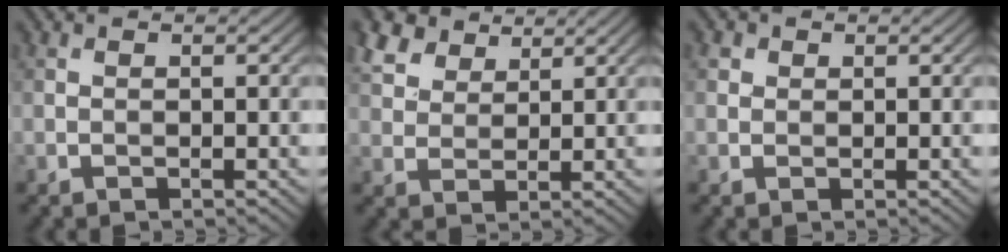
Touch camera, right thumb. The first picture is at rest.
{"total": 5.7, "force": [4.0, 3.2, 2.5], "torque": [-0.070, 0.009, 0.084]}
{"total": 1.3, "force": [0.5, 1.1, 0.4], "torque": [-0.006, 0.000, 0.006]}